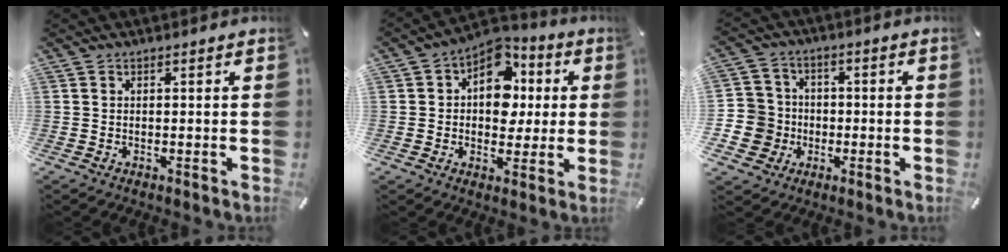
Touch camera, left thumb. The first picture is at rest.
{"total": 11.8, "force": [3.2, 9.5, 6.2], "torque": [-0.083, -0.027, 0.059]}
{"total": 9.0, "force": [-2.3, 8.6, 1.1], "torque": [-0.042, 0.019, -0.041]}